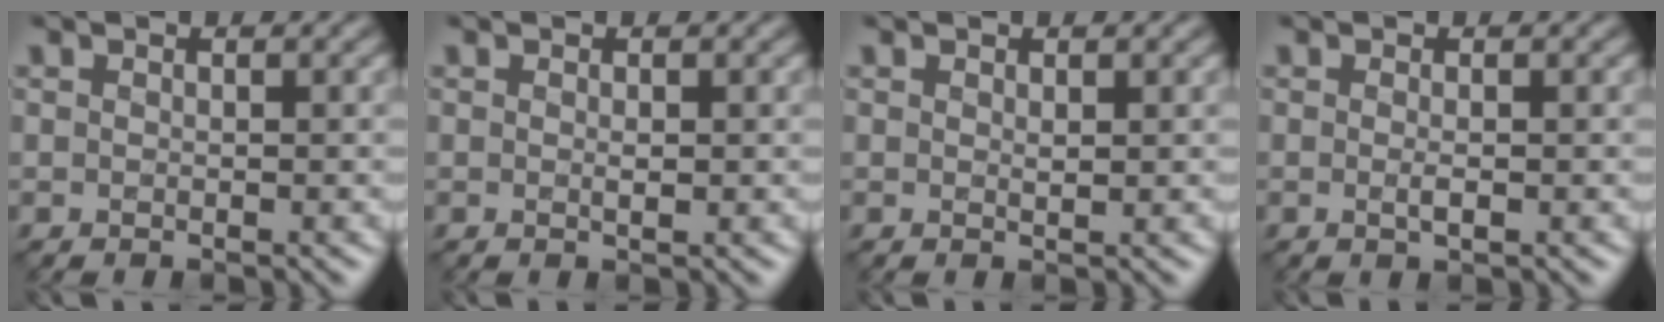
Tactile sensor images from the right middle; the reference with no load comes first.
{"total": 0.6, "force": [0.1, 0.1, 0.6], "torque": [-0.010, 0.002, 0.002]}
{"total": 0.5, "force": [0.3, 0.1, 0.4], "torque": [-0.005, 0.002, 0.005]}
{"total": 1.0, "force": [-0.1, 0.2, 0.9], "torque": [-0.017, 0.001, -0.001]}